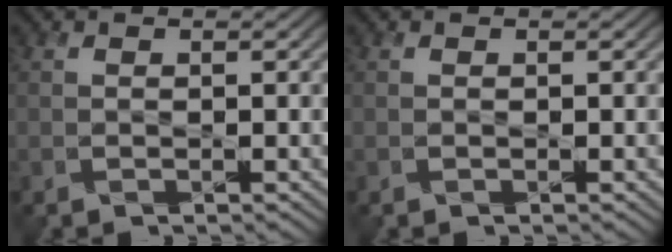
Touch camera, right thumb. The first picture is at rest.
{"total": 0.0}